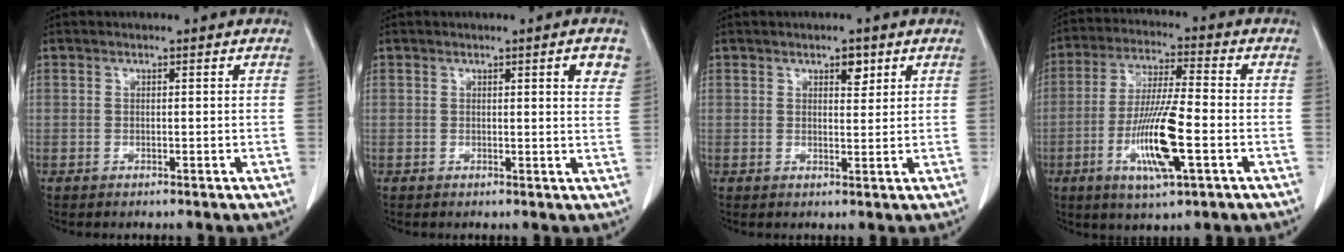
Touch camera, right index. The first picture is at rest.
{"total": 3.2, "force": [1.5, 0.3, 2.8], "torque": [-0.027, -0.004, 0.016]}
{"total": 2.4, "force": [1.4, 1.1, 1.6], "torque": [-0.022, -0.003, 0.022]}
{"total": 12.3, "force": [-3.8, 1.1, 11.7], "torque": [-0.228, -0.014, -0.070]}